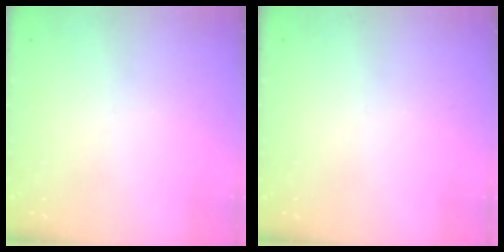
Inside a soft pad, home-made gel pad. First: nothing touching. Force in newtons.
{"total": 0.0}